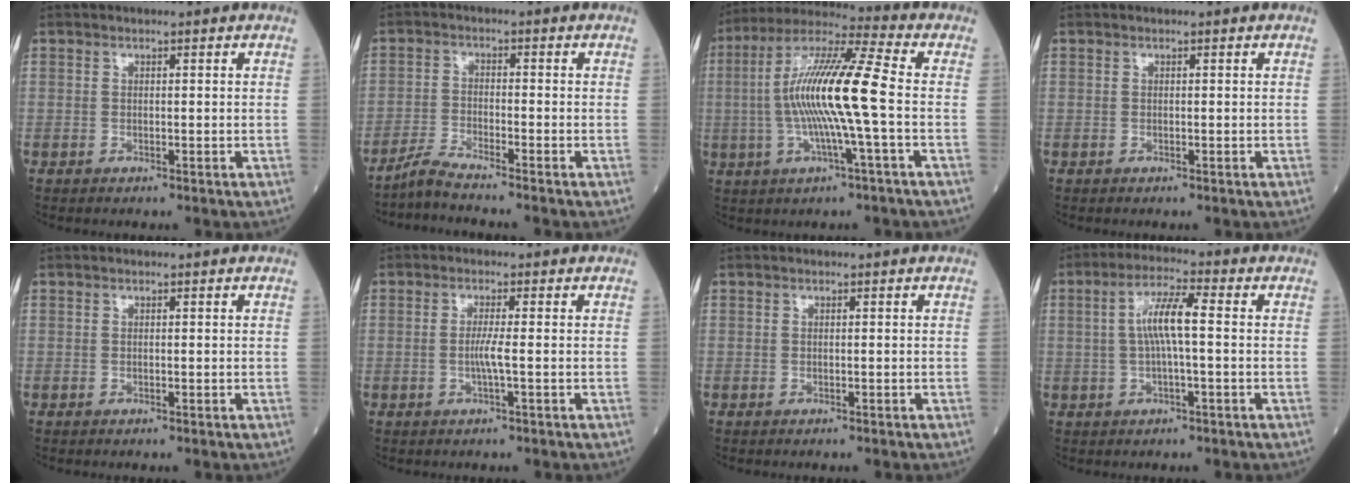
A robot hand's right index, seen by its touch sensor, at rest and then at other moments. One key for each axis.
{"total": 3.8, "fx": -3.6, "fy": -1.0, "fz": 0.9, "tx": -0.024, "ty": -0.017, "tz": -0.074}
{"total": 14.6, "fx": -1.1, "fy": 0.0, "fz": 14.5, "tx": -0.282, "ty": 0.011, "tz": -0.031}
{"total": 0.0}
{"total": 0.0}
{"total": 2.3, "fx": -0.5, "fy": -0.4, "fz": 2.2, "tx": -0.043, "ty": -0.001, "tz": -0.012}
{"total": 0.0}
{"total": 6.5, "fx": 0.3, "fy": 0.7, "fz": 6.4, "tx": -0.128, "ty": 0.015, "tz": 0.004}